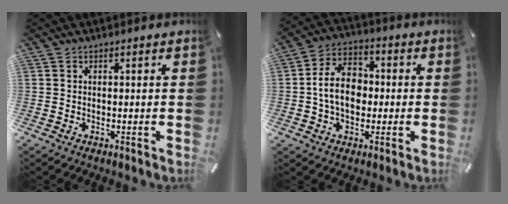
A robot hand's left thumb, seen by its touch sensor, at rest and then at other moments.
{"total": 10.5, "force": [-0.7, 7.8, 7.0], "torque": [-0.142, 0.012, -0.016]}